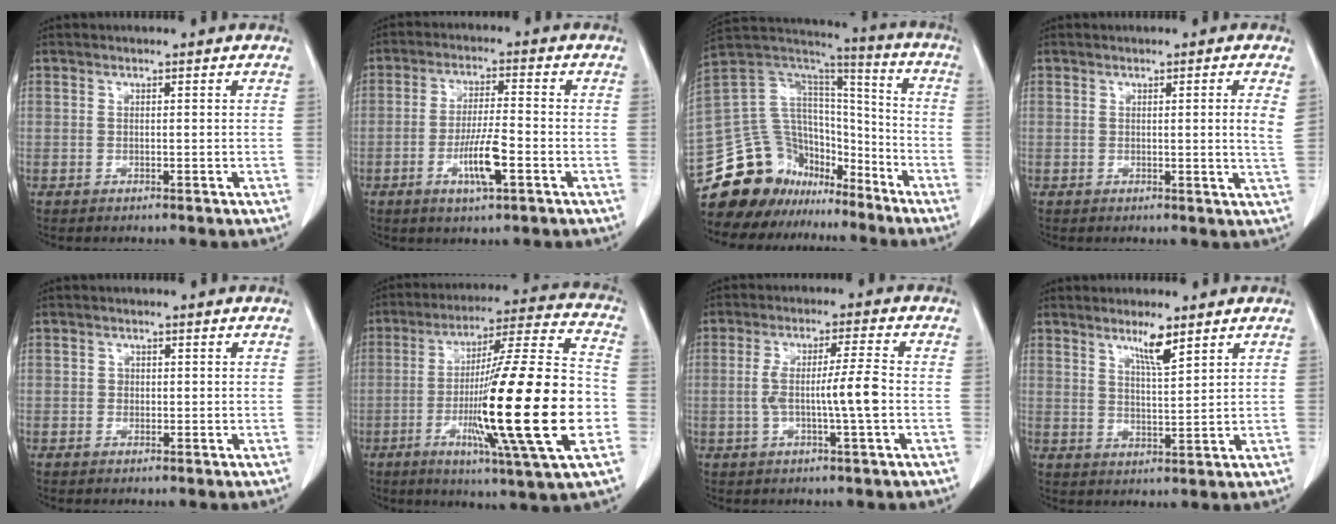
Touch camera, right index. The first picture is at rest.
{"total": 7.2, "force": [-2.7, 0.9, 6.6], "torque": [-0.125, -0.006, -0.048]}
{"total": 22.1, "force": [-17.2, 12.1, 6.6], "torque": [-0.155, 0.062, -0.281]}
{"total": 3.2, "force": [0.8, -0.7, 3.0], "torque": [-0.044, -0.006, 0.009]}
{"total": 0.8, "force": [0.0, 0.8, 0.2], "torque": [0.001, 0.003, -0.001]}
{"total": 24.5, "force": [-5.5, 0.2, 23.9], "torque": [-0.375, -0.017, -0.099]}
{"total": 7.0, "force": [-1.1, -0.3, 6.9], "torque": [-0.130, 0.006, -0.018]}
{"total": 4.5, "force": [3.2, 0.0, 3.2], "torque": [-0.059, -0.008, 0.058]}